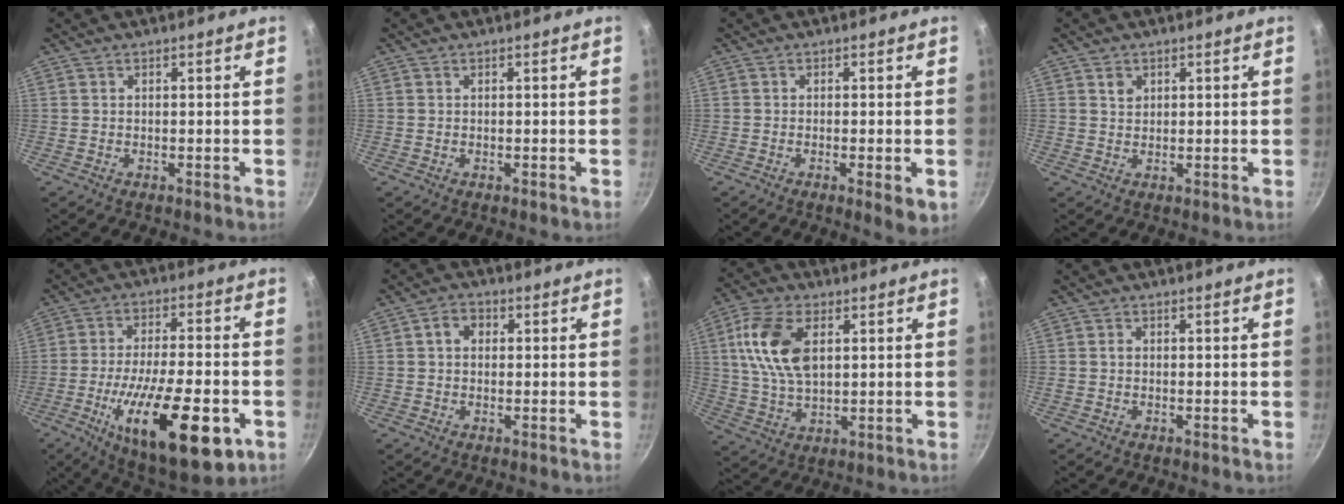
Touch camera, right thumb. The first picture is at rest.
{"total": 0.0}
{"total": 4.2, "force": [-1.3, 0.9, 3.9], "torque": [-0.059, -0.009, -0.017]}
{"total": 2.0, "force": [0.9, 1.5, 0.8], "torque": [-0.006, -0.001, 0.015]}
{"total": 23.6, "force": [-8.4, 8.3, 20.5], "torque": [-0.308, 0.009, -0.126]}
{"total": 3.9, "force": [0.8, 3.0, 2.3], "torque": [-0.023, 0.008, 0.006]}
{"total": 13.0, "force": [3.3, 7.4, 10.1], "torque": [-0.184, -0.001, 0.061]}
{"total": 0.9, "force": [-0.1, 0.8, 0.5], "torque": [-0.007, 0.005, -0.003]}